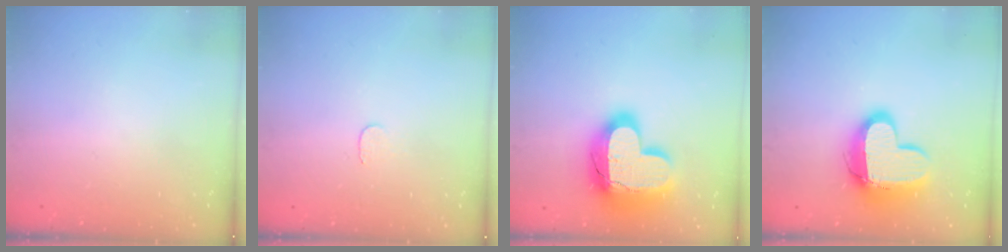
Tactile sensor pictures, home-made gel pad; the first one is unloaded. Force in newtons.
{"total": 3.0, "press": 3.0, "slide": 0.3}
{"total": 22.3, "press": 22.3, "slide": 1.5}
{"total": 14.8, "press": 14.7, "slide": 1.2}